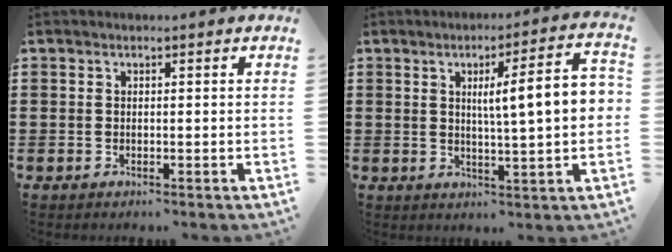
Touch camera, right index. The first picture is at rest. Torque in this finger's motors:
{"motor_torque": [1.61, -0.53, 0.36, 0.20]}